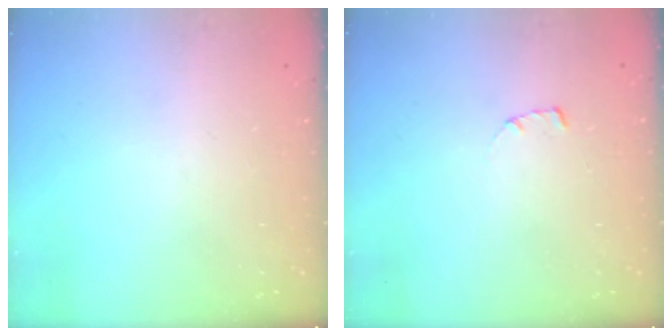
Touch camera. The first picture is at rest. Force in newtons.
{"total": 1.7, "press": 1.7, "slide": 0.2}